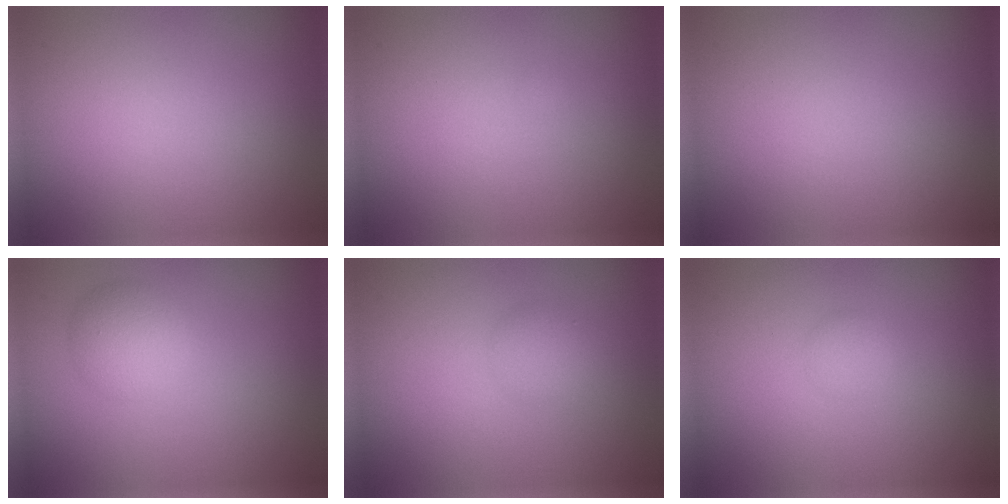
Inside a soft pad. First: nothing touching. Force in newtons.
{"total": 0.0}
{"total": 0.0}
{"total": 2.8, "press": 2.8, "slide": 0.1}
{"total": 1.7, "press": 1.7, "slide": 0.0}
{"total": 1.0, "press": 1.0, "slide": 0.1}